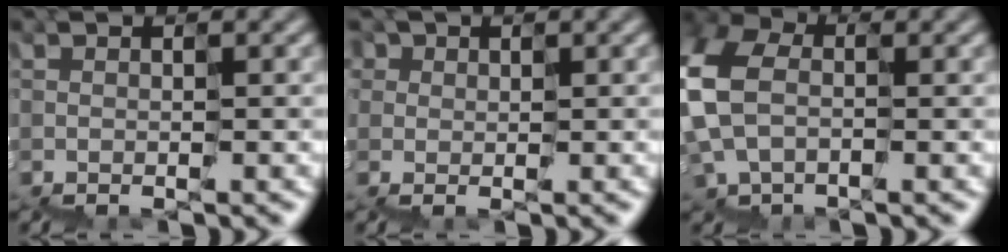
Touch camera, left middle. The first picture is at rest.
{"total": 4.2, "force": [0.0, 3.9, 1.4], "torque": [-0.008, 0.000, 0.001]}
{"total": 5.2, "force": [0.6, 4.4, 2.7], "torque": [-0.094, 0.022, 0.008]}